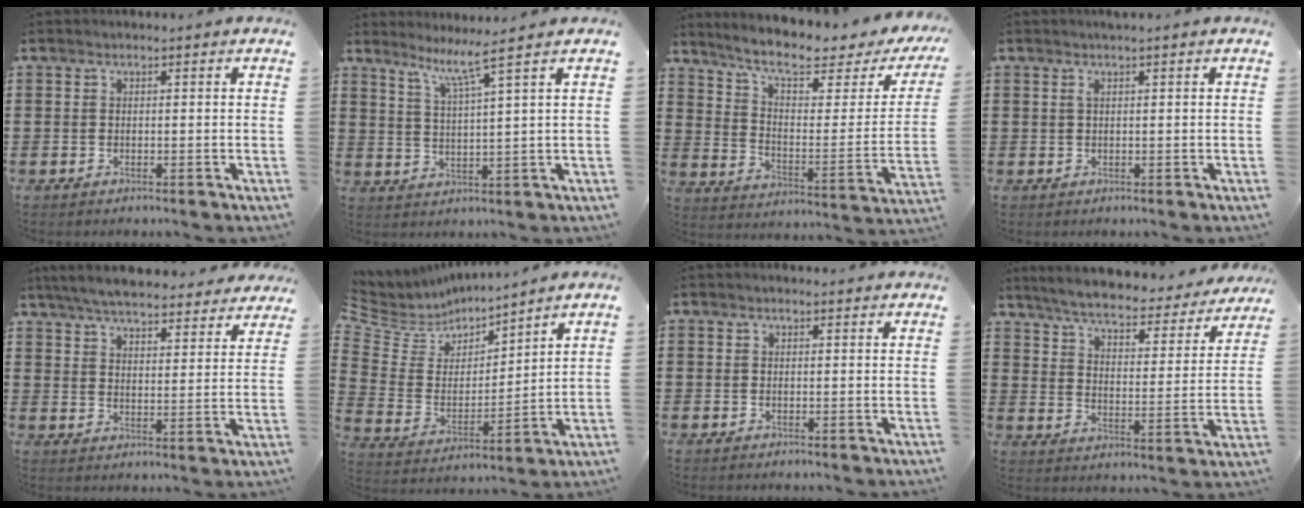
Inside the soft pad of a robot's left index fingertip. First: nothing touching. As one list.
[{"total": 4.6, "force": [3.3, -1.0, 3.0], "torque": [-0.070, -0.014, 0.054]}, {"total": 7.6, "force": [5.9, 1.2, 4.6], "torque": [-0.099, -0.041, 0.095]}, {"total": 0.9, "force": [0.3, 0.0, 0.8], "torque": [-0.015, -0.003, 0.007]}, {"total": 6.1, "force": [5.9, 0.3, 1.6], "torque": [-0.057, -0.028, 0.105]}, {"total": 5.6, "force": [4.9, 2.8, 0.1], "torque": [-0.044, -0.037, 0.082]}, {"total": 0.6, "force": [0.4, 0.5, 0.1], "torque": [-0.004, 0.004, 0.007]}, {"total": 5.1, "force": [4.7, 0.3, 1.9], "torque": [-0.063, -0.036, 0.076]}]